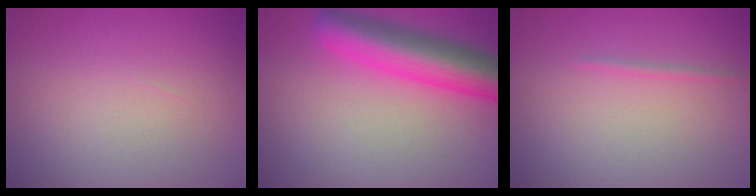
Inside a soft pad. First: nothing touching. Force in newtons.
{"total": 7.3, "press": 7.3, "slide": 0.2}
{"total": 0.6, "press": 0.6, "slide": 0.1}